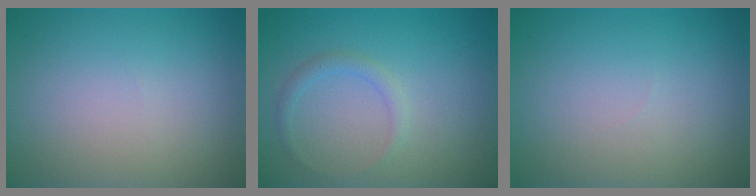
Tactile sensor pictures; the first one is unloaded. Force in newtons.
{"total": 1.2, "press": 1.2, "slide": 0.2}
{"total": 0.0}